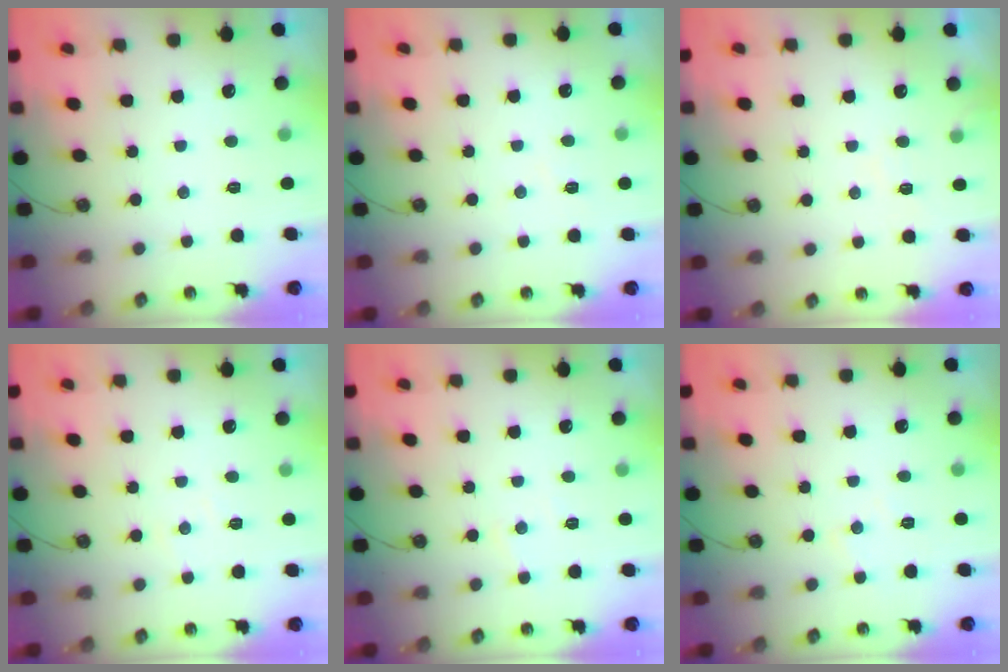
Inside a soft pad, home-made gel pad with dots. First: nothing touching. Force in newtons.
{"total": 3.4, "press": 3.3, "slide": 0.6}
{"total": 5.4, "press": 5.3, "slide": 0.7}
{"total": 4.8, "press": 4.7, "slide": 0.7}
{"total": 4.0, "press": 3.9, "slide": 0.6}
{"total": 5.1, "press": 5.0, "slide": 0.8}